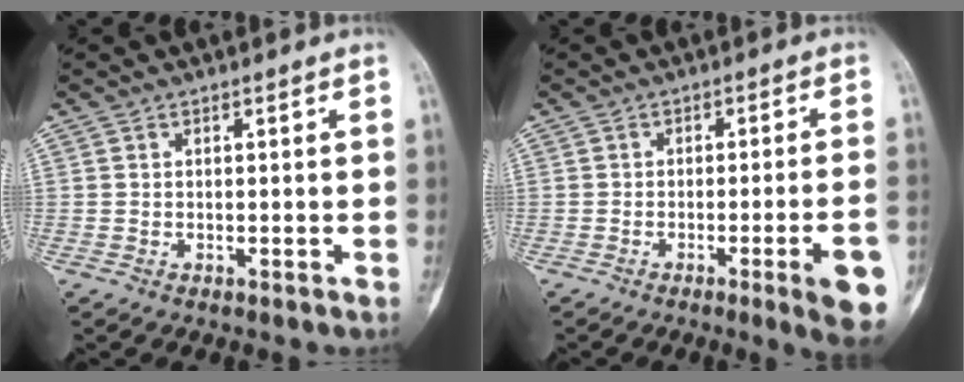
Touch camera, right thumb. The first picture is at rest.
{"total": 9.1, "force": [-3.7, 0.8, 8.3], "torque": [-0.106, 0.006, -0.045]}